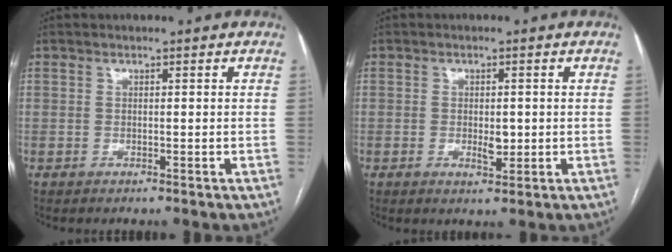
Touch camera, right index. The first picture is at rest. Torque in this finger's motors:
{"motor_torque": [-0.01, 0.04, 0.02, 0.01]}